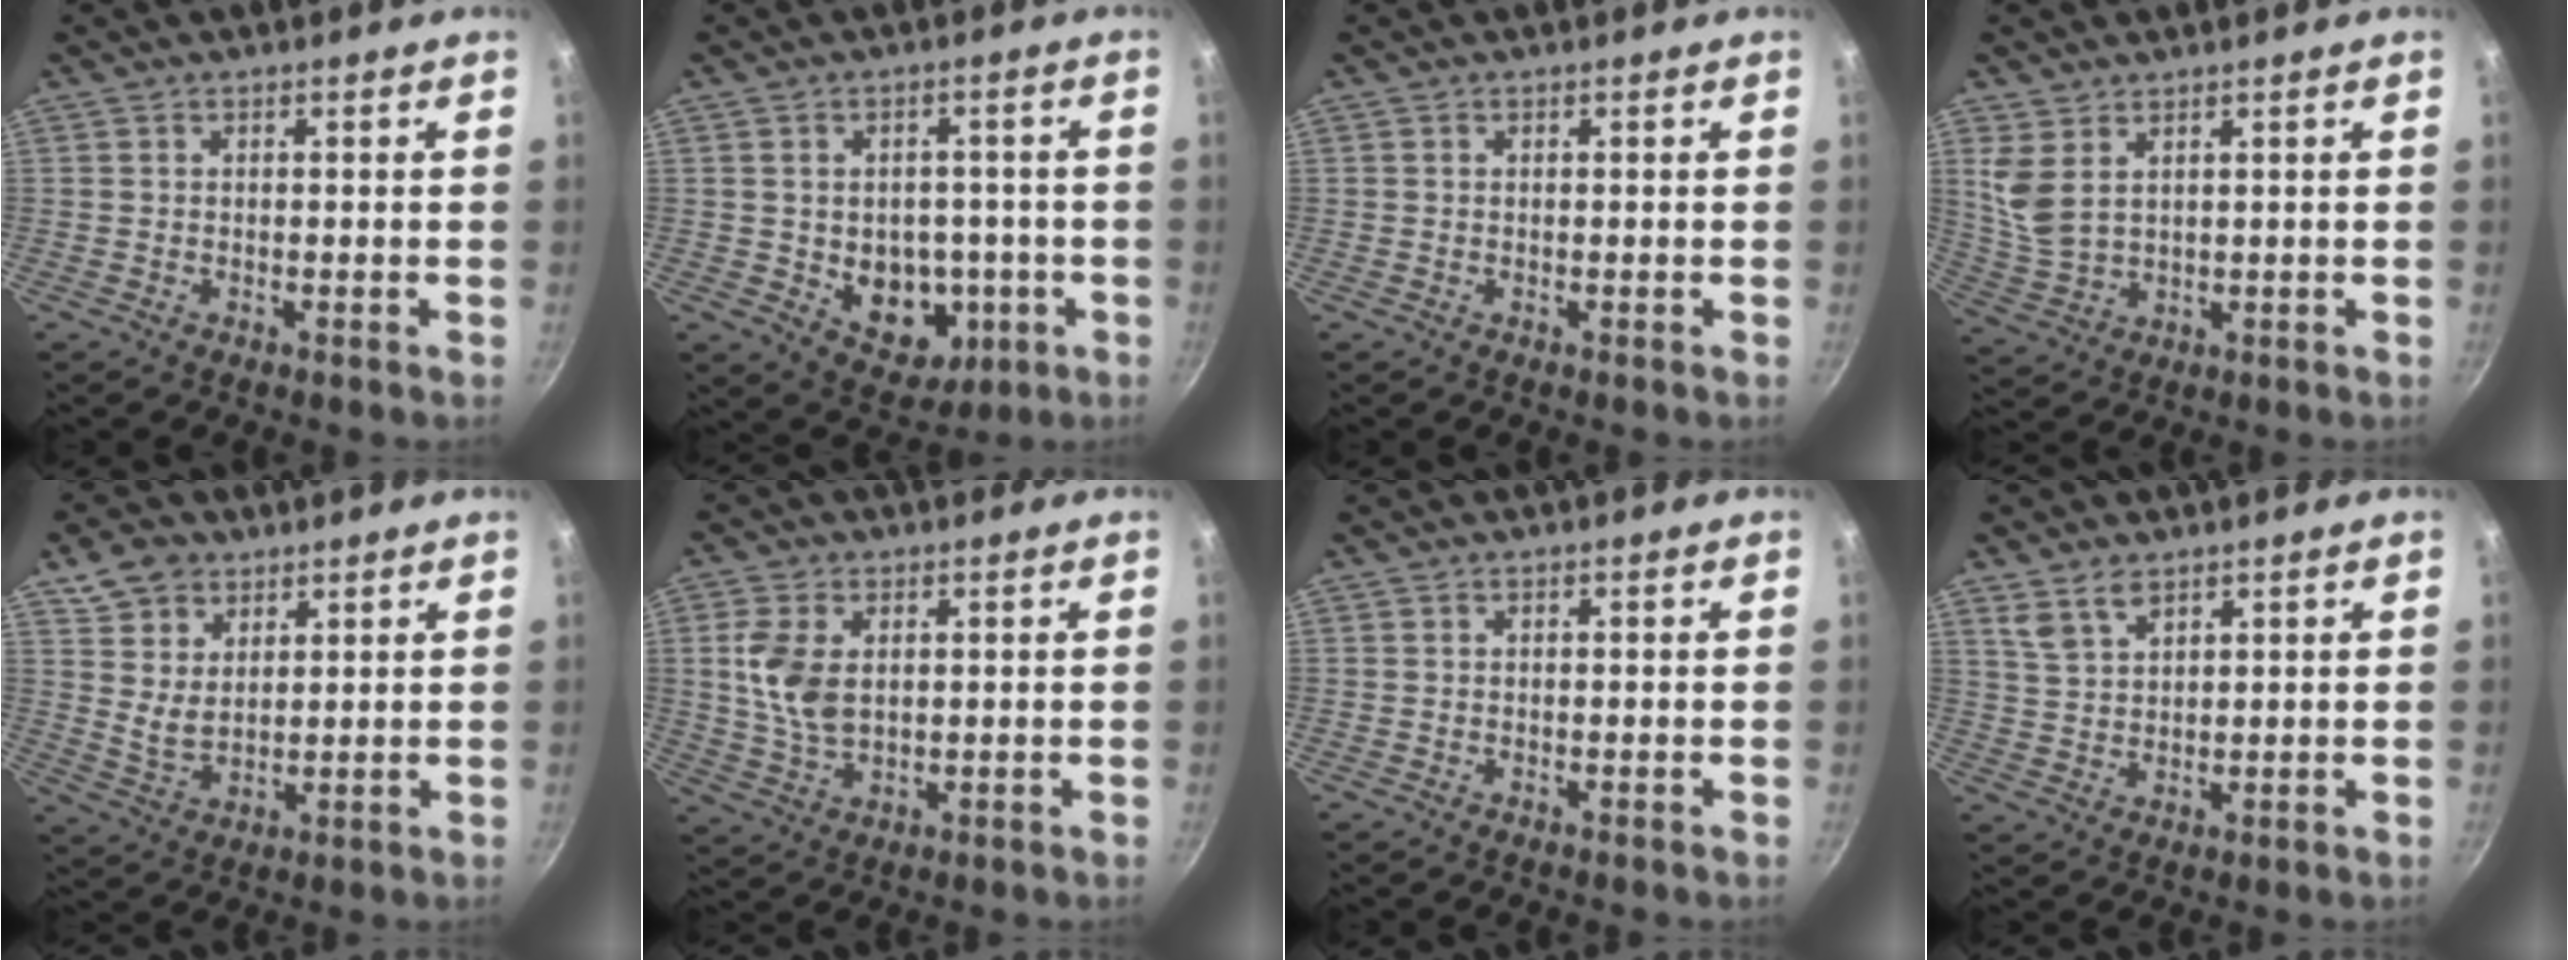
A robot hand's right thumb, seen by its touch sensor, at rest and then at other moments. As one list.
[{"total": 11.4, "force": [-2.0, 8.7, 7.1], "torque": [-0.061, 0.002, -0.010]}, {"total": 0.0}, {"total": 6.2, "force": [3.0, 3.6, 4.1], "torque": [-0.080, -0.022, 0.070]}, {"total": 8.4, "force": [4.7, 5.7, 3.8], "torque": [-0.048, -0.024, 0.090]}, {"total": 8.7, "force": [1.6, 5.5, 6.6], "torque": [-0.131, -0.011, 0.033]}, {"total": 0.0}, {"total": 5.1, "force": [3.4, 2.6, 2.8], "torque": [-0.045, -0.015, 0.071]}]